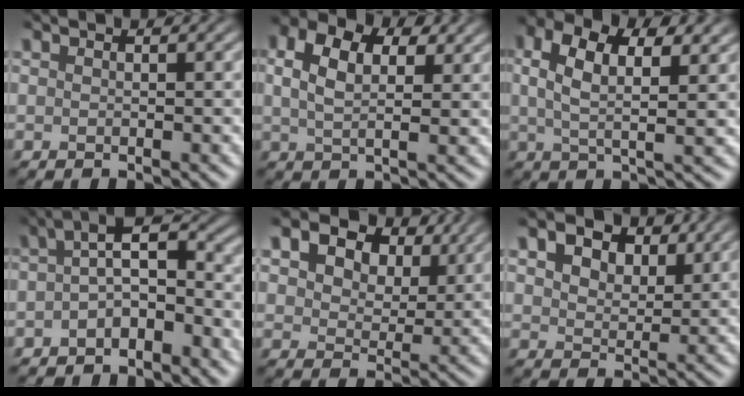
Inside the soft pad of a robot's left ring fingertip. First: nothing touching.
{"total": 6.7, "force": [2.8, 4.0, 4.7], "torque": [-0.100, 0.016, 0.033]}
{"total": 6.6, "force": [2.3, 2.9, 5.4], "torque": [-0.105, 0.005, 0.032]}
{"total": 4.7, "force": [-1.6, 2.0, 4.0], "torque": [-0.060, 0.016, -0.039]}
{"total": 11.3, "force": [6.6, 6.4, 6.5], "torque": [-0.110, 0.011, 0.099]}
{"total": 5.9, "force": [3.5, 3.3, 3.4], "torque": [-0.059, 0.009, 0.047]}